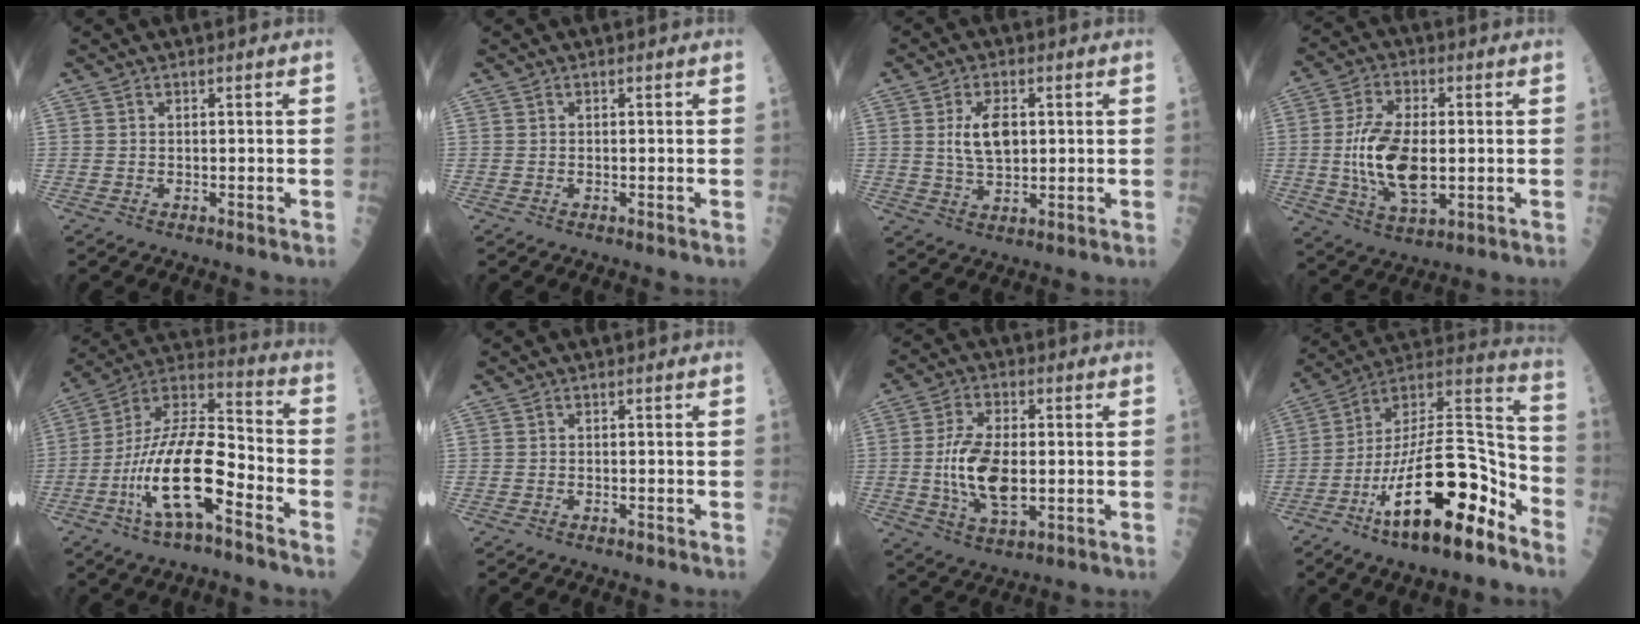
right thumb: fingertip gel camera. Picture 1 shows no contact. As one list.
[{"total": 0.0}, {"total": 7.0, "force": [1.3, 3.7, 5.9], "torque": [-0.096, -0.006, 0.026]}, {"total": 14.0, "force": [-0.7, 6.6, 12.3], "torque": [-0.236, -0.007, -0.010]}, {"total": 19.3, "force": [-7.3, 6.3, 16.7], "torque": [-0.317, 0.060, -0.130]}, {"total": 0.0}, {"total": 12.1, "force": [-0.8, 5.8, 10.6], "torque": [-0.200, -0.004, -0.011]}, {"total": 24.6, "force": [-12.1, 8.0, 19.9], "torque": [-0.341, 0.075, -0.199]}]